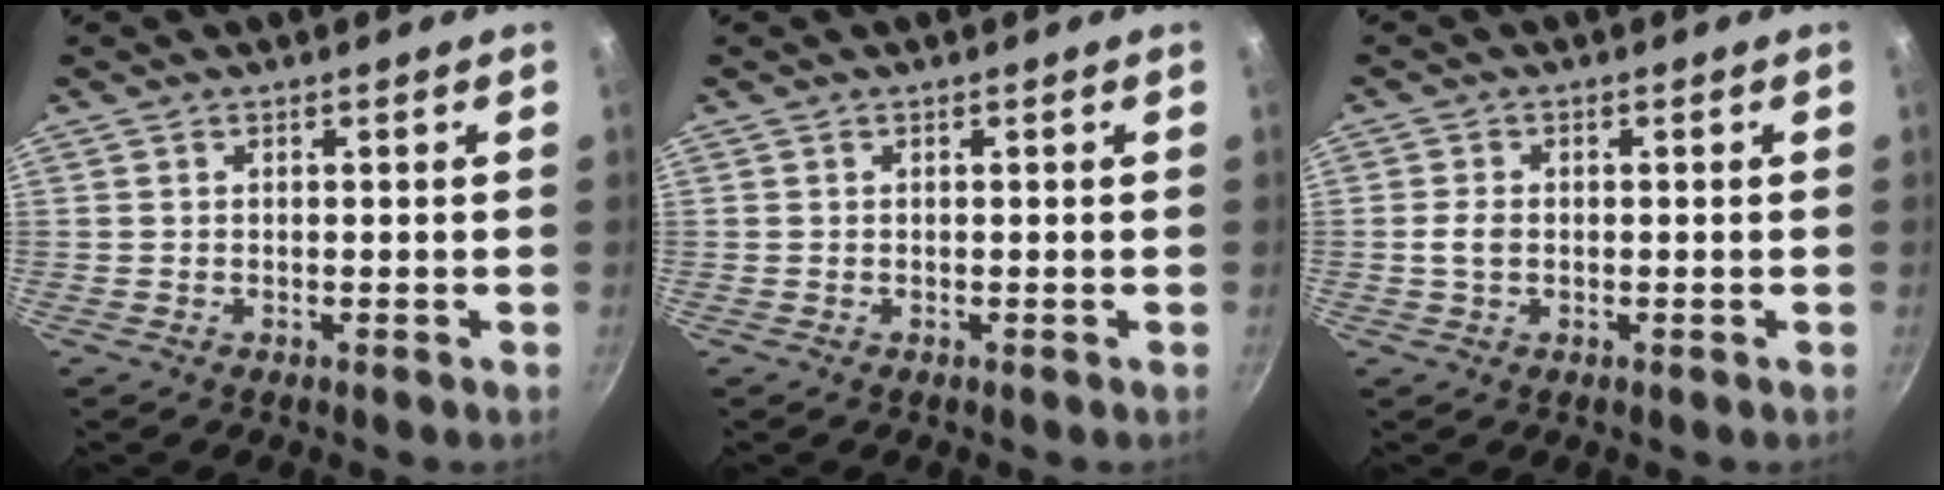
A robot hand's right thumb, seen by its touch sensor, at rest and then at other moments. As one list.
[{"total": 0.0}, {"total": 2.6, "force": [-0.2, 1.9, 1.9], "torque": [-0.034, 0.005, -0.005]}]